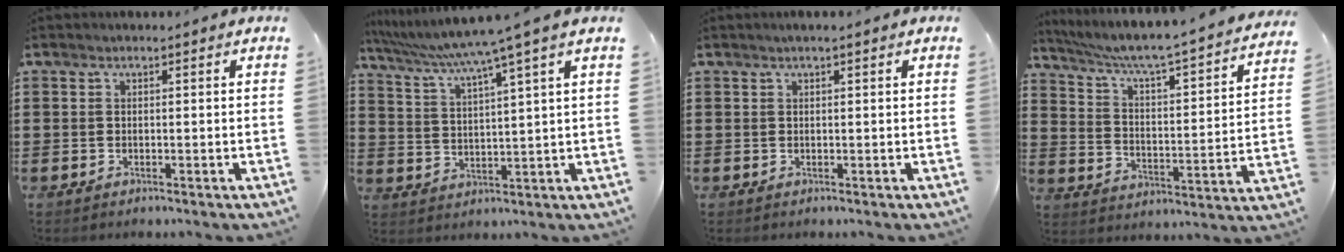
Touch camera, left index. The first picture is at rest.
{"total": 5.9, "force": [4.3, -1.2, 3.8], "torque": [-0.091, -0.037, 0.065]}
{"total": 0.7, "force": [0.4, 0.0, 0.6], "torque": [-0.010, 0.001, 0.008]}
{"total": 4.6, "force": [3.8, -0.1, 2.5], "torque": [-0.069, -0.045, 0.053]}